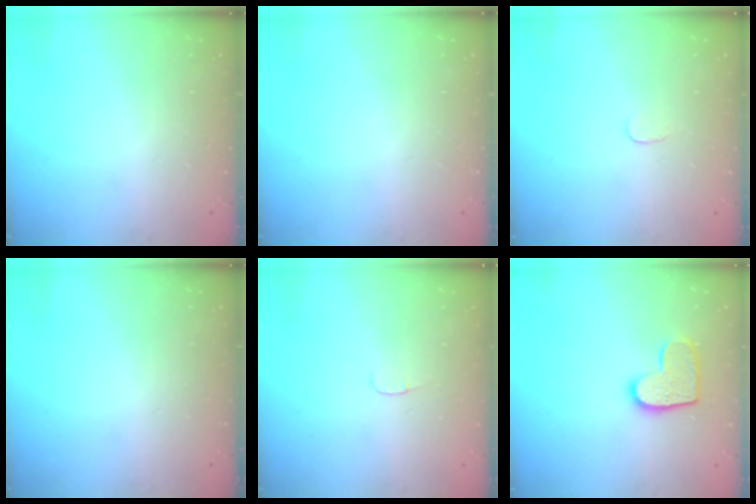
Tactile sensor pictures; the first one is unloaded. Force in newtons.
{"total": 0.0}
{"total": 2.6, "press": 2.6, "slide": 0.2}
{"total": 0.0}
{"total": 3.1, "press": 3.1, "slide": 0.3}
{"total": 10.9, "press": 10.9, "slide": 0.6}